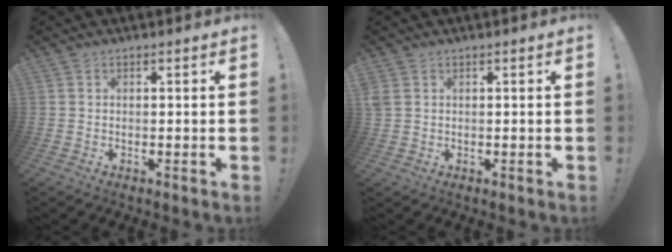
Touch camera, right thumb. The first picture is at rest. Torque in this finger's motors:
{"motor_torque": [0.23, 0.25, 0.68, 0.46, 0.14]}